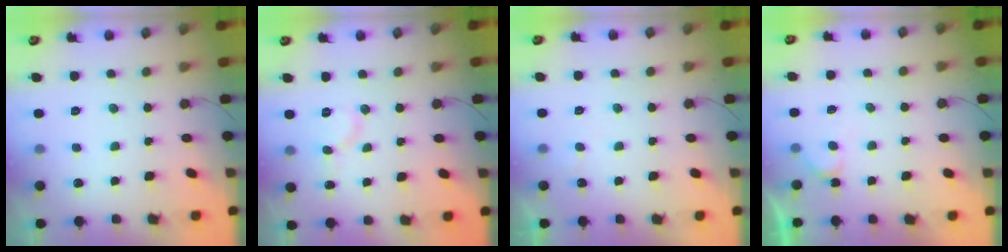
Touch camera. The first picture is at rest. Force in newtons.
{"total": 6.7, "press": 6.7, "slide": 0.7}
{"total": 3.9, "press": 3.9, "slide": 0.3}
{"total": 3.9, "press": 3.9, "slide": 0.2}